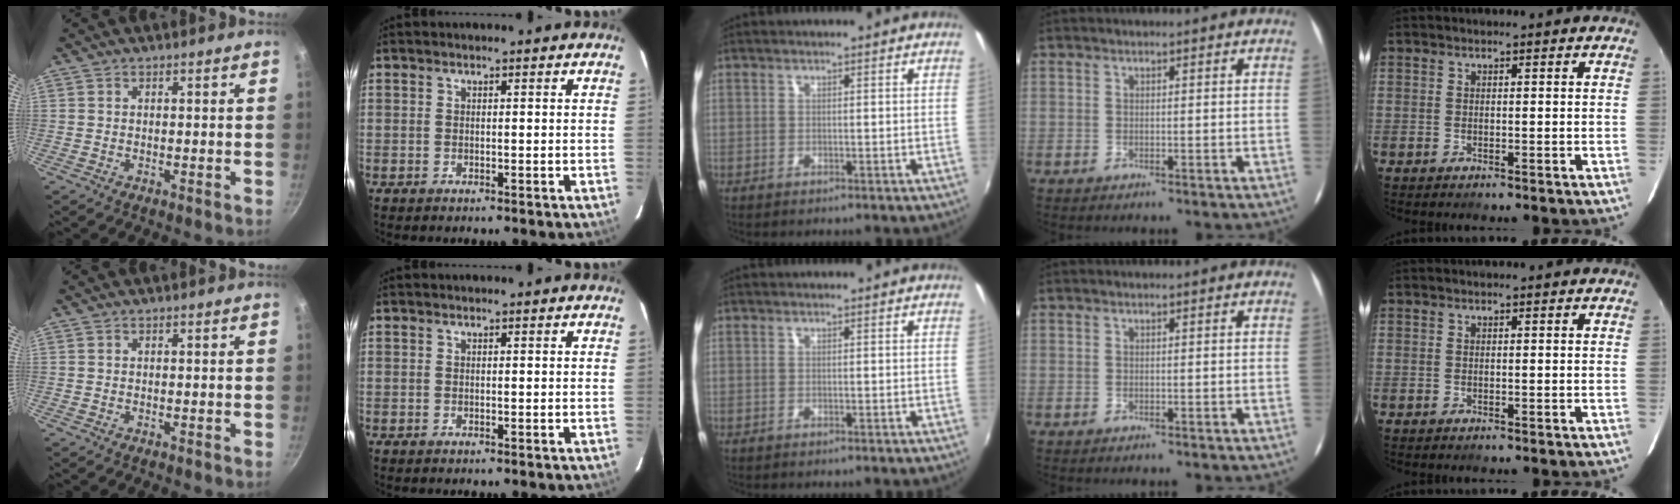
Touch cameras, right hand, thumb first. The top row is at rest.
{}